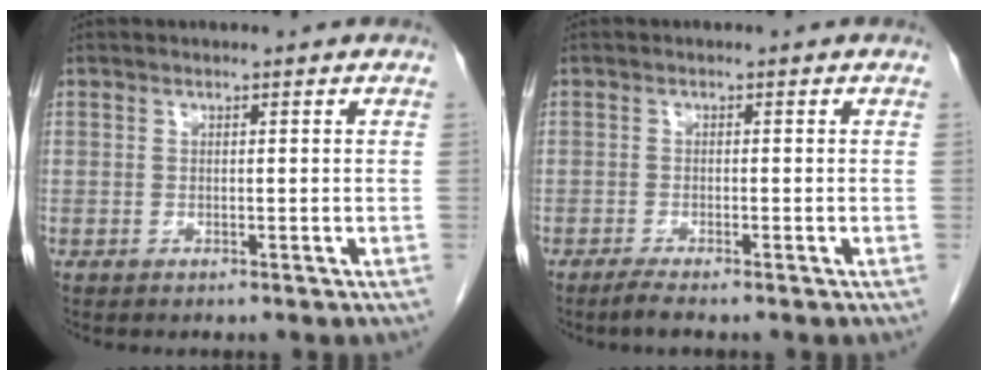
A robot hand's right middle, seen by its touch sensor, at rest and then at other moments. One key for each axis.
{"total": 1.8, "fx": -1.5, "fy": -0.1, "fz": 1.0, "tx": -0.028, "ty": -0.006, "tz": -0.031}